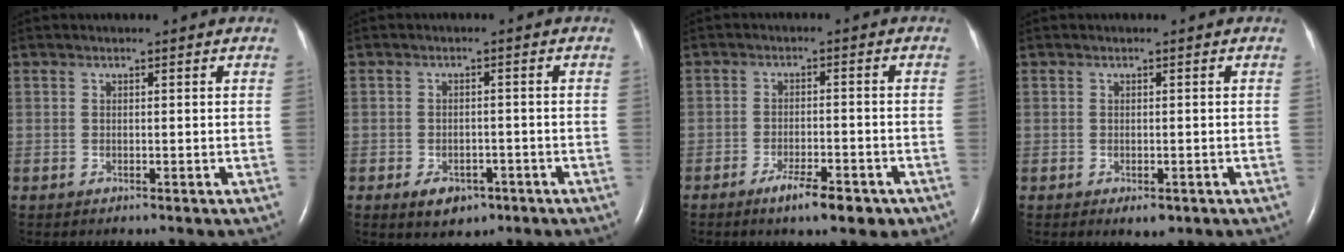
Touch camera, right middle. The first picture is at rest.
{"total": 4.3, "force": [-2.4, 2.8, 2.3], "torque": [-0.034, 0.002, -0.024]}
{"total": 5.9, "force": [-3.9, 1.5, 4.2], "torque": [-0.072, -0.004, -0.055]}
{"total": 2.0, "force": [-1.0, 1.0, 1.4], "torque": [-0.017, -0.002, -0.006]}